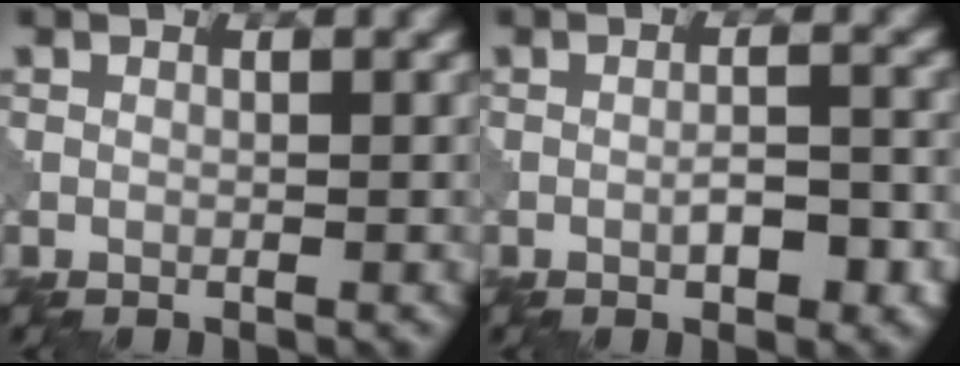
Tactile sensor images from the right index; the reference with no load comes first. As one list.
[{"total": 2.8, "force": [-1.0, 1.0, 2.4], "torque": [-0.039, 0.004, -0.013]}]